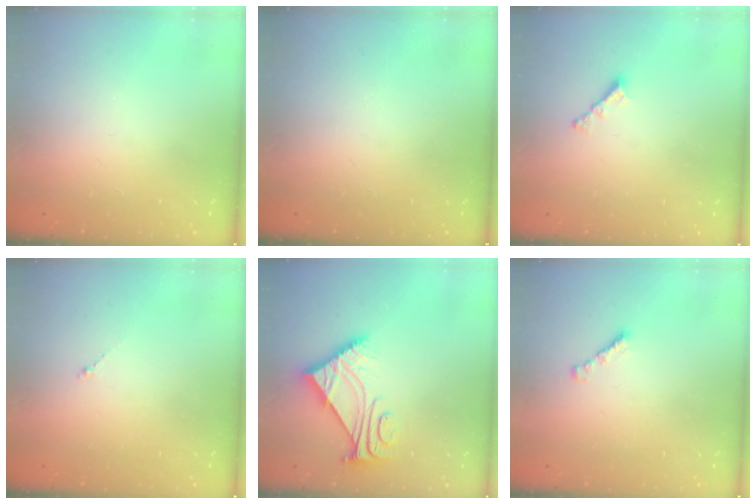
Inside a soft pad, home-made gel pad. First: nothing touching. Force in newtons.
{"total": 0.0}
{"total": 3.4, "press": 3.4, "slide": 0.1}
{"total": 0.7, "press": 0.6, "slide": 0.4}
{"total": 7.6, "press": 7.6, "slide": 0.7}
{"total": 1.6, "press": 1.5, "slide": 0.4}